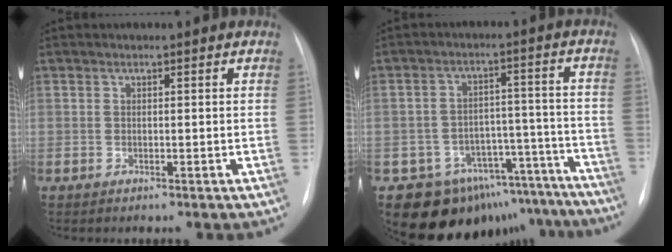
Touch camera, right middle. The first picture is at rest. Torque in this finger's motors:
{"motor_torque": [1.01, -1.13, 0.40, 0.07]}